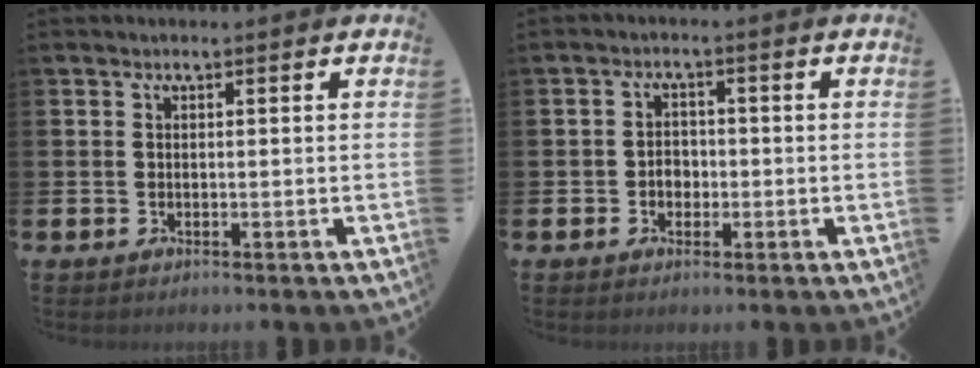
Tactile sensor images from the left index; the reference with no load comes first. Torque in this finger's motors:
{"motor_torque": [0.08, 0.01, 0.01, 0.04]}